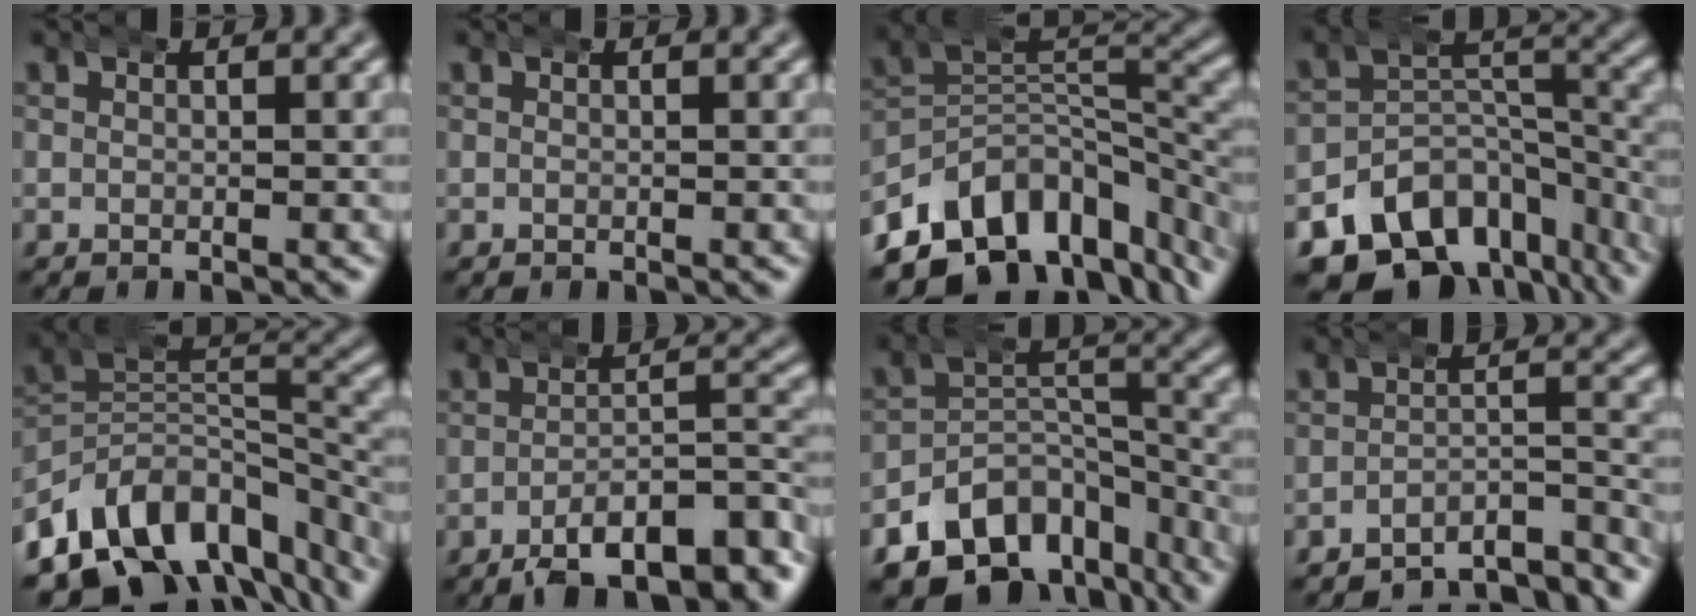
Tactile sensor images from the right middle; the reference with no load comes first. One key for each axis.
{"total": 0.0}
{"total": 16.5, "fx": -8.0, "fy": 10.8, "fz": 9.6, "tx": -0.156, "ty": -0.043, "tz": -0.112}
{"total": 14.5, "fx": -8.6, "fy": 9.6, "fz": 6.7, "tx": -0.100, "ty": -0.026, "tz": -0.137}
{"total": 16.2, "fx": -8.9, "fy": 10.6, "fz": 8.6, "tx": -0.149, "ty": -0.047, "tz": -0.126}
{"total": 9.1, "fx": -7.0, "fy": 3.0, "fz": 5.0, "tx": -0.054, "ty": -0.011, "tz": -0.105}
{"total": 13.1, "fx": -8.1, "fy": 8.4, "fz": 5.9, "tx": -0.078, "ty": -0.020, "tz": -0.133}
{"total": 8.6, "fx": -7.9, "fy": 1.8, "fz": 2.9, "tx": -0.018, "ty": -0.013, "tz": -0.120}